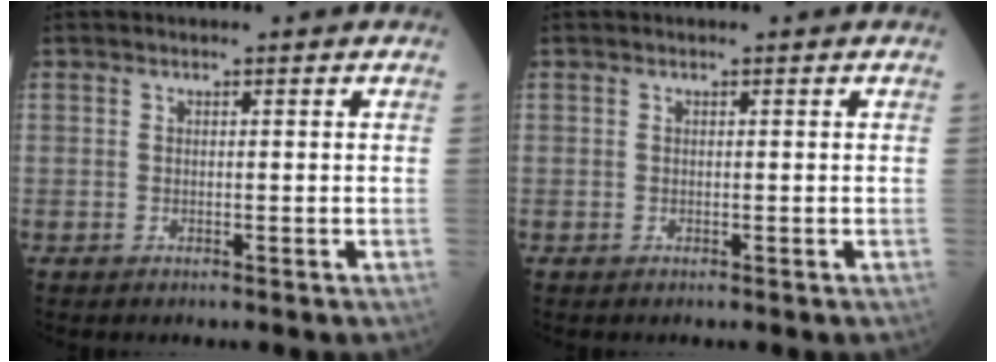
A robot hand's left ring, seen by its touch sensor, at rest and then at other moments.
{"total": 0.0}